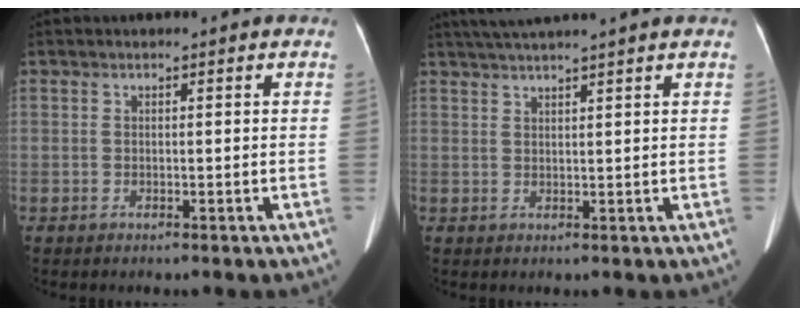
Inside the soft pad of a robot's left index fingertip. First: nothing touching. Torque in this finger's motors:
{"motor_torque": [0.45, -0.76, 0.05, 0.11]}